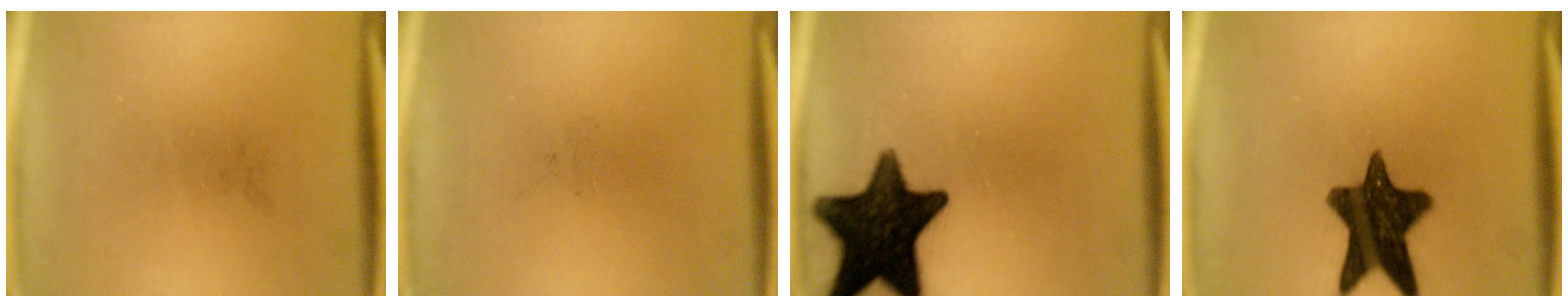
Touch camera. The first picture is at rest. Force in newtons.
{"total": 0.0}
{"total": 16.8}
{"total": 13.7}